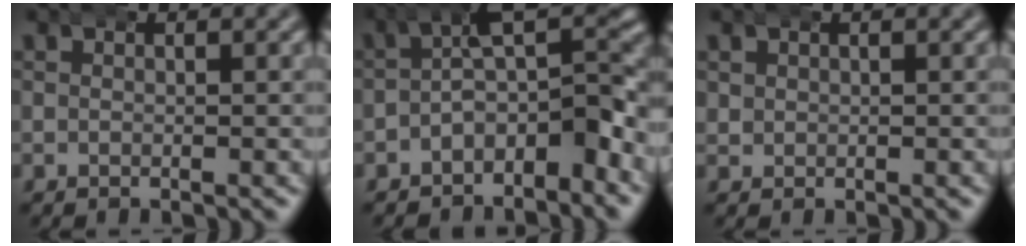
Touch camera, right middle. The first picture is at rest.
{"total": 7.1, "force": [-1.4, 3.6, 6.0], "torque": [-0.063, 0.004, -0.029]}
{"total": 1.1, "force": [0.5, 0.9, 0.3], "torque": [-0.014, -0.002, 0.017]}